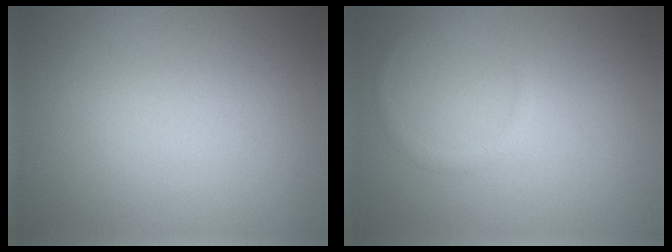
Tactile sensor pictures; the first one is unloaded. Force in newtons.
{"total": 0.8, "press": 0.8, "slide": 0.1}